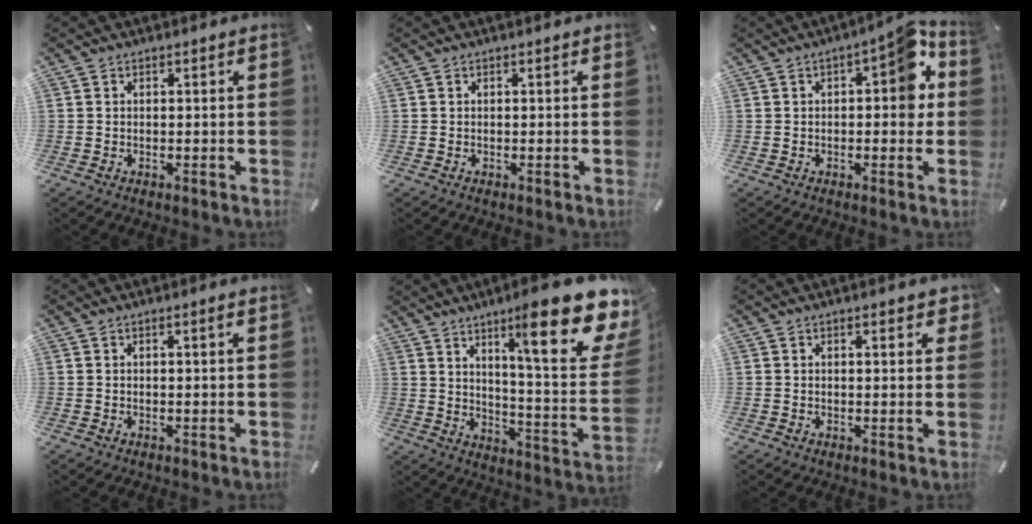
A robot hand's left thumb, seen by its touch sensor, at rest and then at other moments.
{"total": 0.0}
{"total": 8.6, "force": [2.0, 4.0, 7.3], "torque": [-0.076, -0.017, 0.023]}
{"total": 0.9, "force": [0.3, 0.0, 0.9], "torque": [-0.015, 0.001, 0.004]}
{"total": 23.9, "force": [14.6, 5.2, 18.2], "torque": [-0.266, -0.104, 0.224]}
{"total": 2.2, "force": [1.2, 1.1, 1.5], "torque": [-0.016, 0.000, 0.016]}